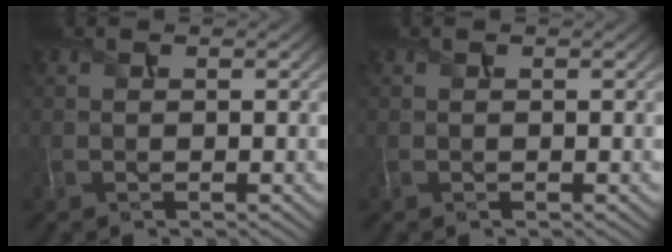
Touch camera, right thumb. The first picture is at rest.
{"total": 0.0}